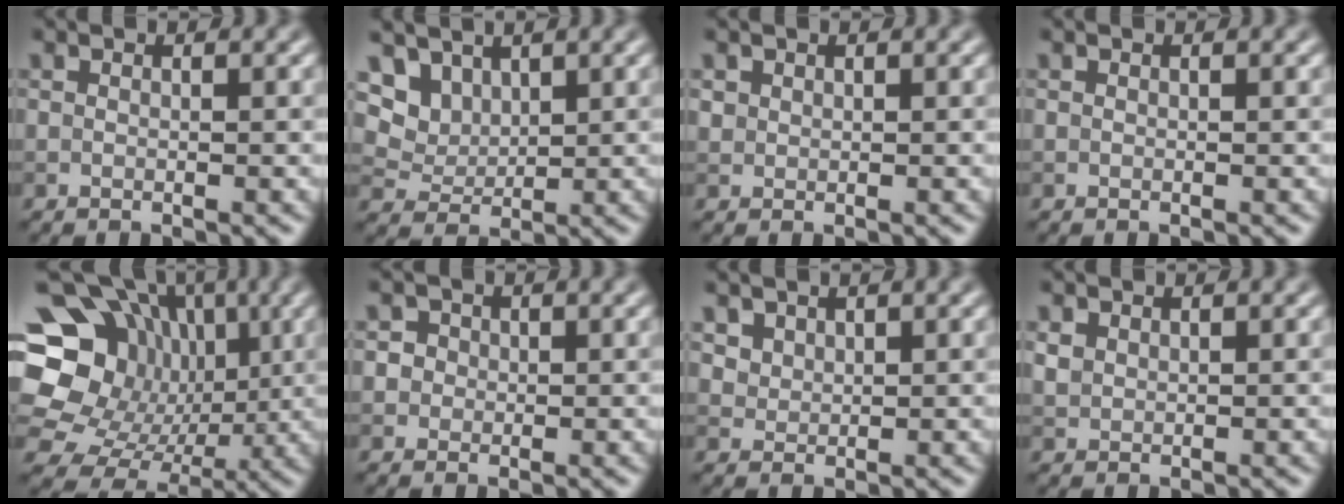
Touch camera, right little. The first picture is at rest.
{"total": 4.4, "force": [2.8, 2.9, 1.7], "torque": [-0.051, -0.014, 0.071]}
{"total": 0.6, "force": [0.2, 0.6, 0.0], "torque": [0.005, -0.003, 0.005]}
{"total": 0.0}
{"total": 20.3, "force": [3.3, 17.7, 9.3], "torque": [-0.192, 0.042, 0.034]}
{"total": 3.0, "force": [0.8, 2.7, 1.0], "torque": [0.009, 0.014, -0.004]}
{"total": 2.4, "force": [1.5, 1.6, 0.8], "torque": [-0.027, -0.008, 0.043]}
{"total": 1.0, "force": [0.4, 0.9, 0.3], "torque": [-0.007, 0.000, 0.009]}